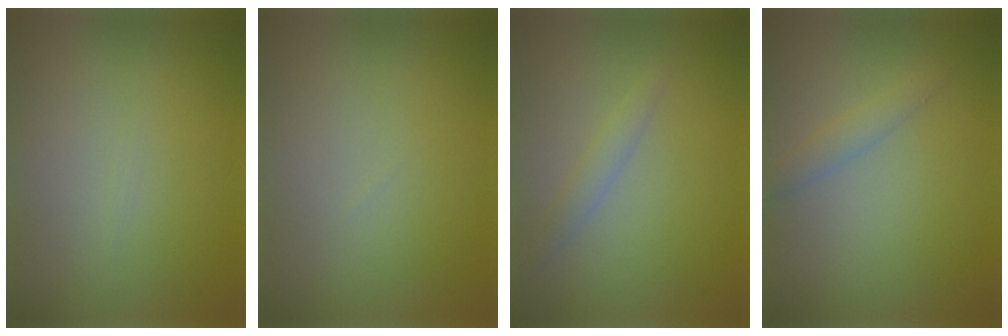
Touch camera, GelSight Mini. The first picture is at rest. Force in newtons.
{"total": 0.0}
{"total": 2.0, "press": 2.0, "slide": 0.2}
{"total": 1.5, "press": 1.5, "slide": 0.0}